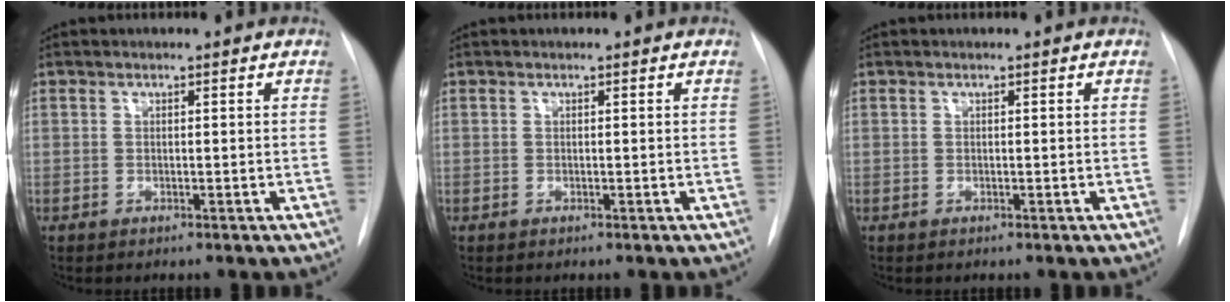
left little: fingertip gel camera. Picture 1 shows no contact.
{"total": 0.0}
{"total": 0.0}